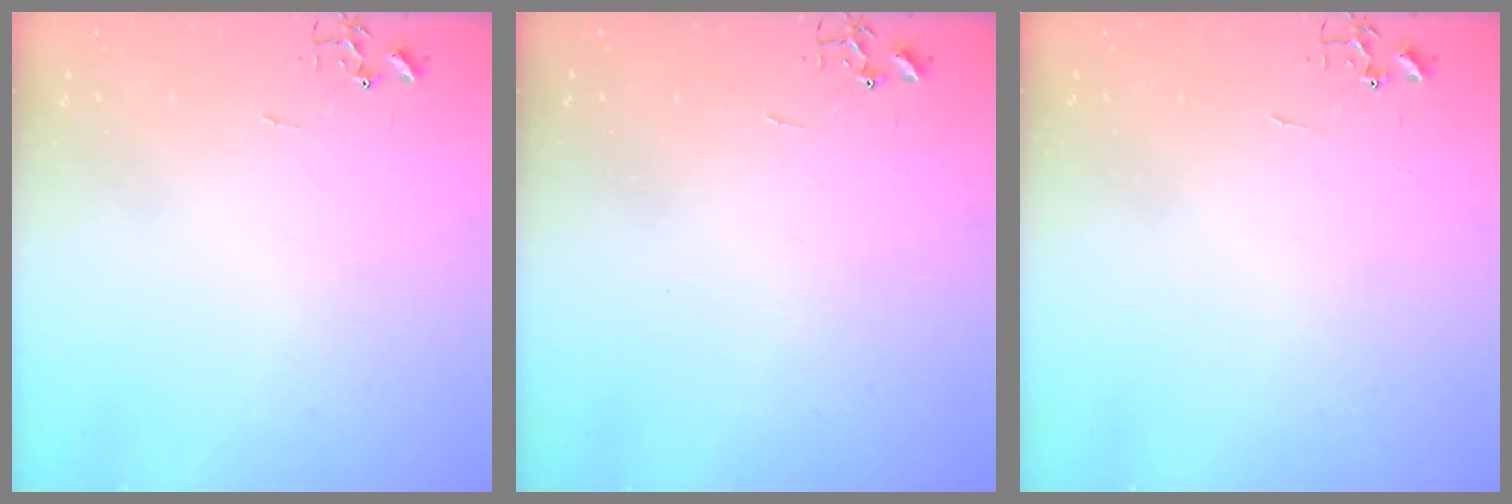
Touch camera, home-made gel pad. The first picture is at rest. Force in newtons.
{"total": 0.0}
{"total": 0.0}